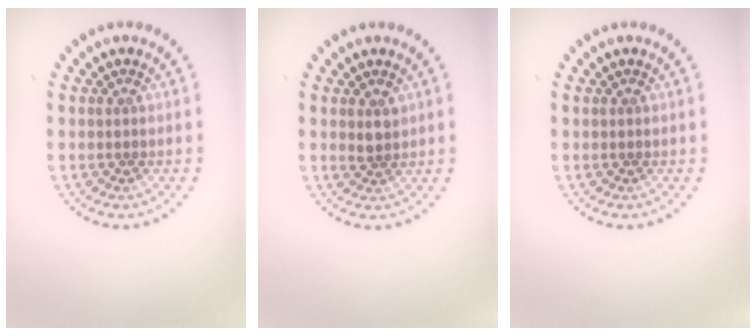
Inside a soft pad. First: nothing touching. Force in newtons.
{"total": 1.5, "press": 1.2, "slide": 0.8}
{"total": 0.0}